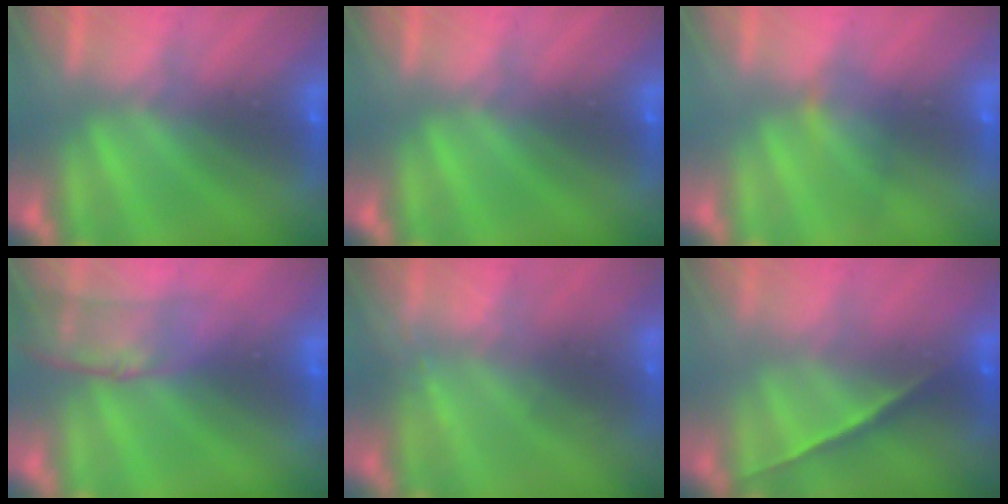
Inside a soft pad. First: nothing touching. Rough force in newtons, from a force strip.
{"total": 0.0}
{"total": 2.2}
{"total": 3.0}
{"total": 2.1}
{"total": 1.1}